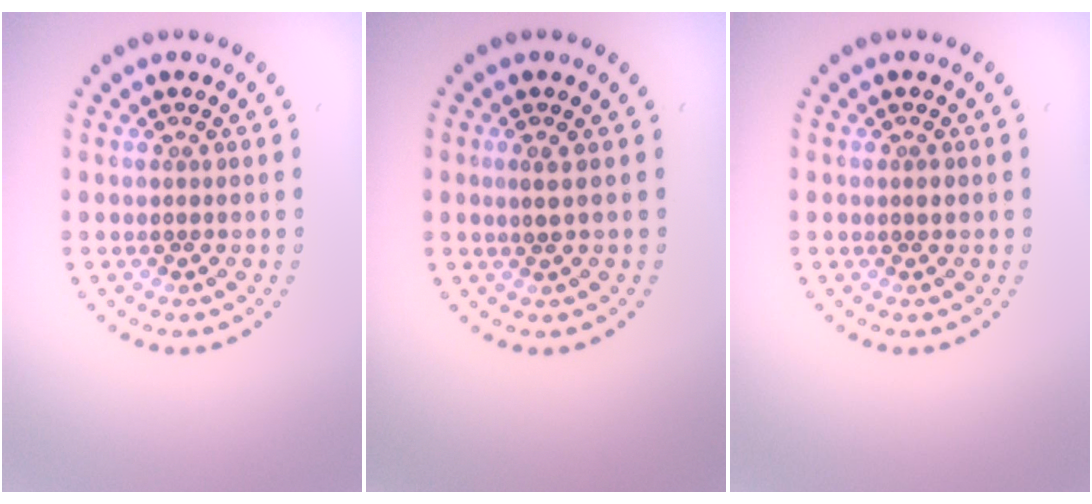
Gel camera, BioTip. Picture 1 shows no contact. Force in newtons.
{"total": 1.0, "press": 0.8, "slide": 0.5}
{"total": 0.6, "press": 0.5, "slide": 0.3}